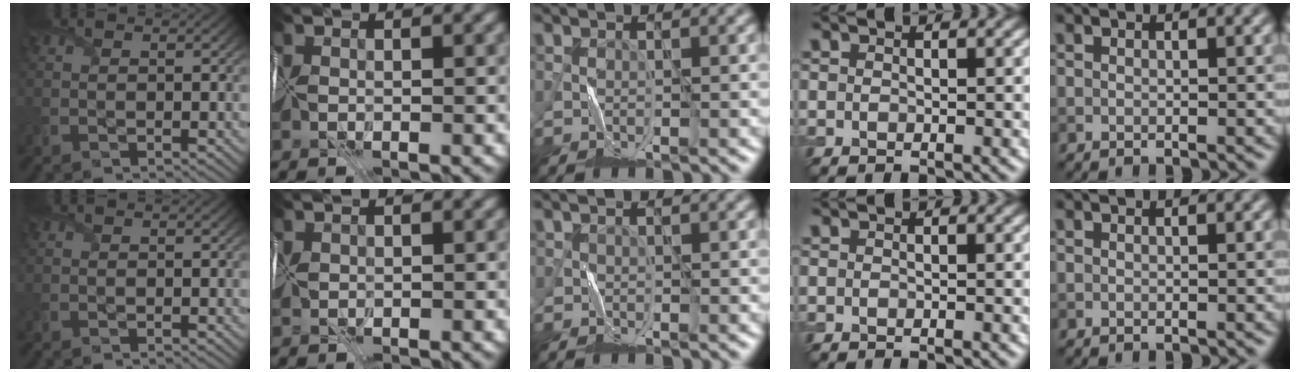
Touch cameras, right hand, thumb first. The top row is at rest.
{"index": {"total": 0.7, "force": [0.0, 0.6, 0.4], "torque": [-0.007, 0.001, -0.002]}, "ring": {"total": 0.5, "force": [-0.5, 0.0, 0.1], "torque": [0.004, 0.002, -0.008]}}